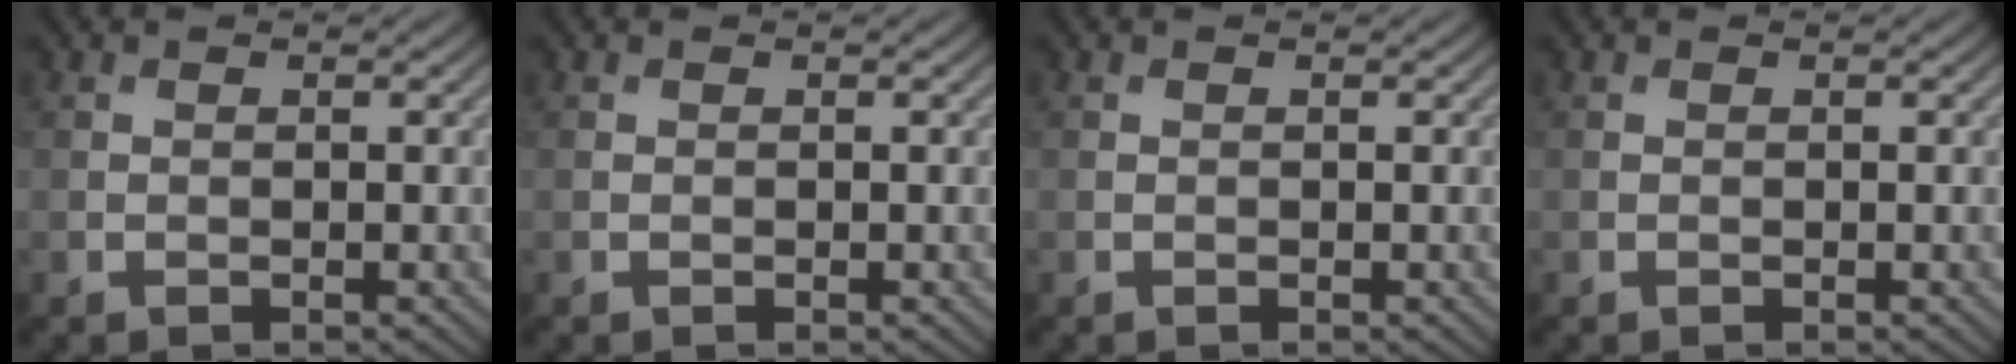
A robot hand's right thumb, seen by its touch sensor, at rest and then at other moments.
{"total": 0.0}
{"total": 0.0}
{"total": 0.0}